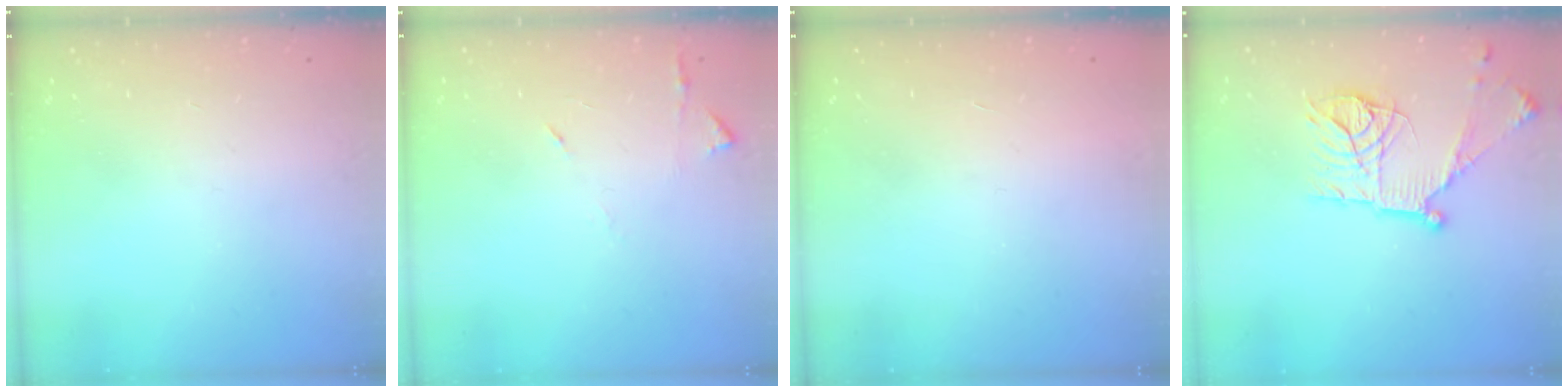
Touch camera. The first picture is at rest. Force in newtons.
{"total": 5.8, "press": 5.8, "slide": 0.7}
{"total": 1.7, "press": 1.7, "slide": 0.1}
{"total": 16.6, "press": 16.6, "slide": 1.3}